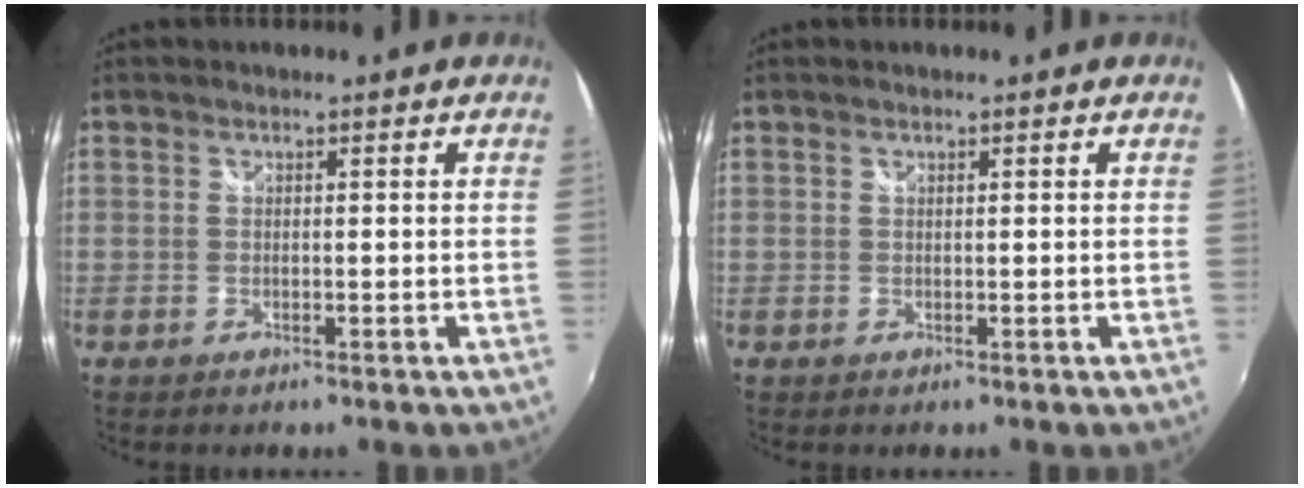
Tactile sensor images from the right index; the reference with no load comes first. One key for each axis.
{"total": 0.0}